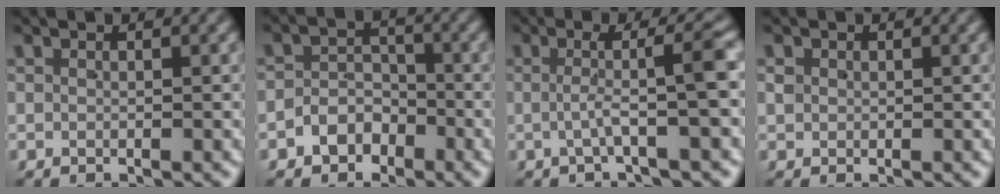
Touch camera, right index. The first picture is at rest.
{"total": 3.7, "force": [-2.5, 2.7, 0.5], "torque": [0.001, 0.001, -0.048]}
{"total": 3.7, "force": [-0.8, -0.6, 3.6], "torque": [-0.057, 0.003, -0.011]}
{"total": 0.6, "force": [0.2, 0.6, 0.1], "torque": [0.001, -0.002, 0.008]}